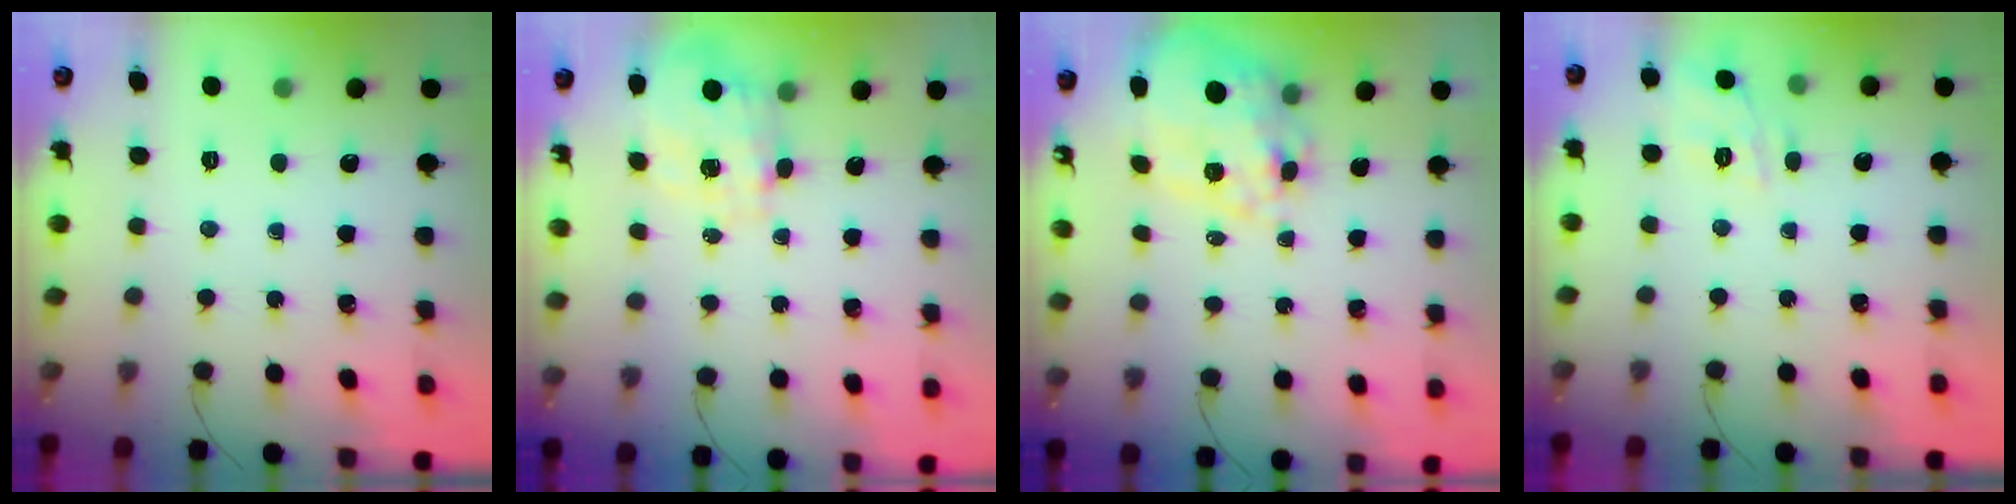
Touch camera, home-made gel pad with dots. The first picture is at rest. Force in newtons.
{"total": 3.5, "press": 3.4, "slide": 1.1}
{"total": 14.9, "press": 14.6, "slide": 2.9}
{"total": 9.9, "press": 9.7, "slide": 1.6}